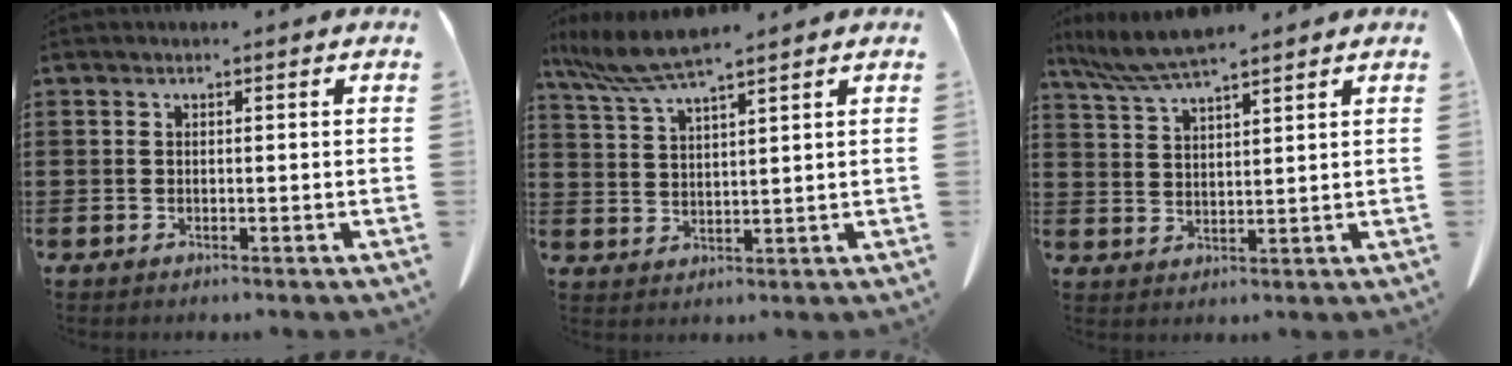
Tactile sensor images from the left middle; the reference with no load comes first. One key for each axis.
{"total": 6.9, "fx": 5.6, "fy": 0.3, "fz": 4.0, "tx": -0.094, "ty": -0.019, "tz": 0.102}
{"total": 6.4, "fx": 5.4, "fy": 0.4, "fz": 3.3, "tx": -0.079, "ty": -0.020, "tz": 0.099}